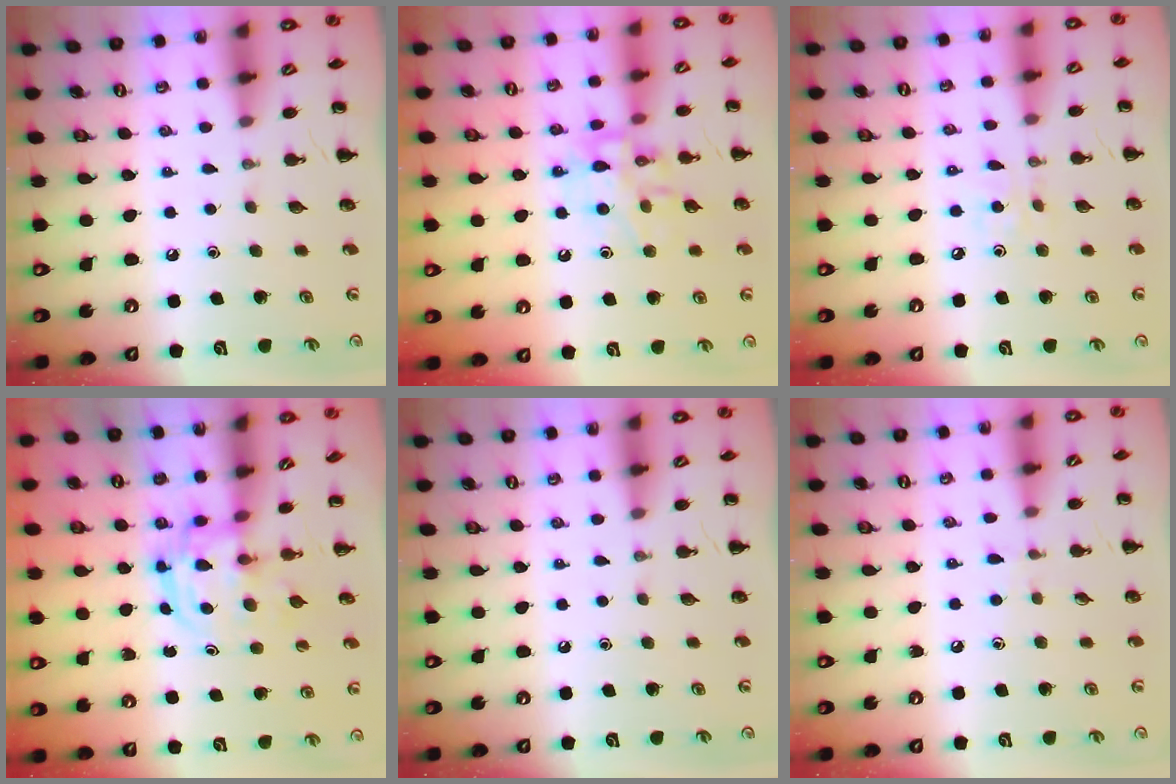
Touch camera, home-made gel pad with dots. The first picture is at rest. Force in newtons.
{"total": 11.8, "press": 11.8, "slide": 1.2}
{"total": 2.2, "press": 2.1, "slide": 0.6}
{"total": 3.0, "press": 3.0, "slide": 0.4}
{"total": 0.0}
{"total": 4.8, "press": 4.3, "slide": 2.0}